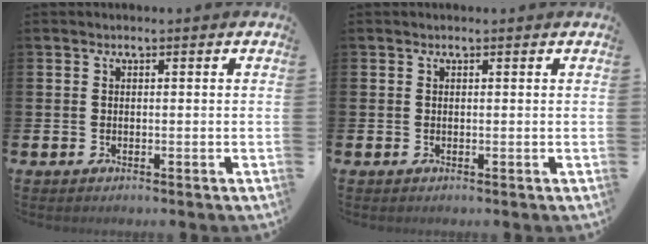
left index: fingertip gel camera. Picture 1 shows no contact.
{"total": 0.0}